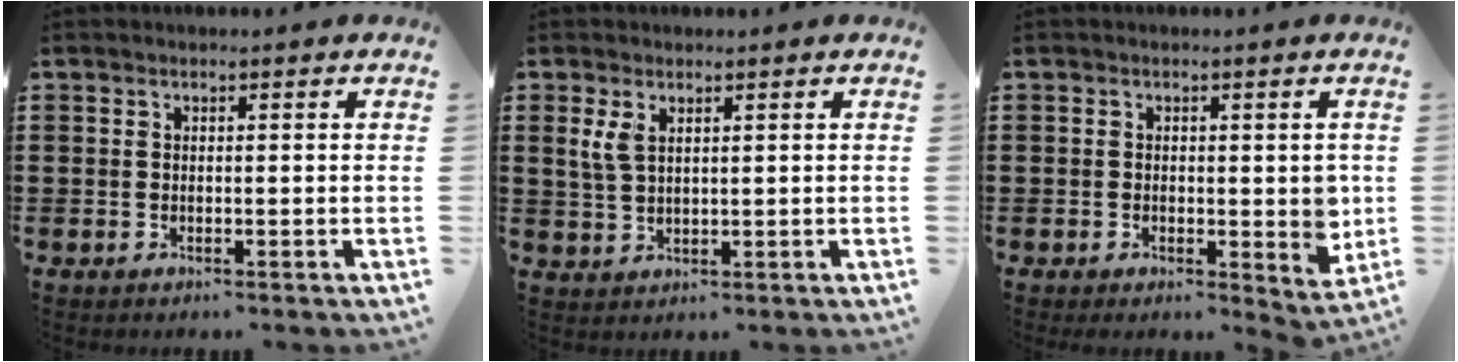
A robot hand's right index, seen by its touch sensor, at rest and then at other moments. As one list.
[{"total": 3.3, "force": [1.6, 1.5, 2.4], "torque": [-0.059, 0.003, 0.026]}, {"total": 2.7, "force": [0.0, 1.6, 2.2], "torque": [-0.030, -0.004, -0.002]}]